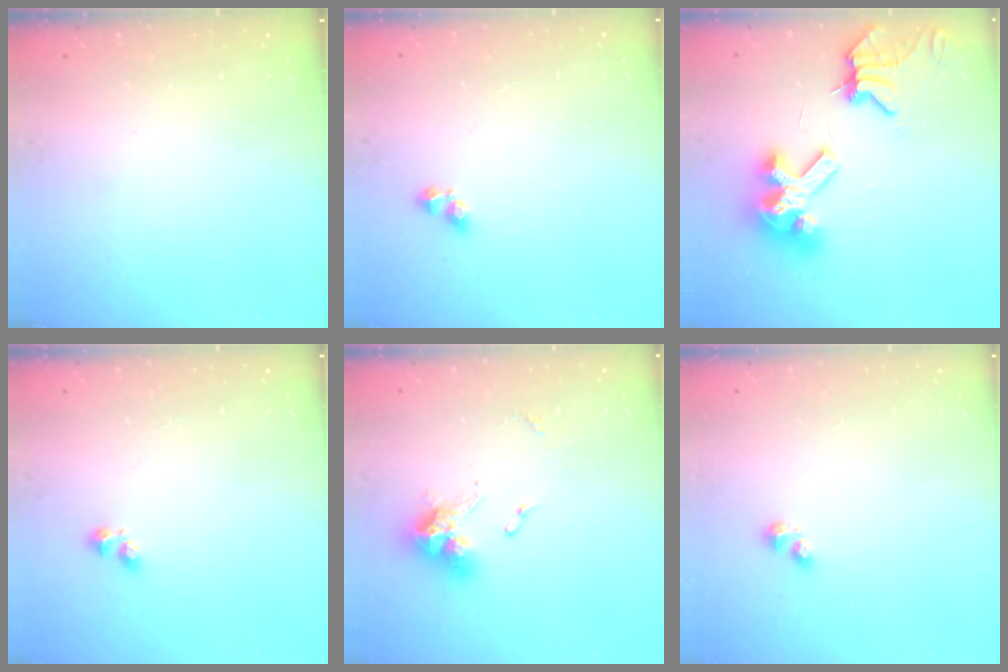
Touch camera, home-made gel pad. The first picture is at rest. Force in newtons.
{"total": 2.9, "press": 2.6, "slide": 1.1}
{"total": 11.5, "press": 11.4, "slide": 1.5}
{"total": 2.4, "press": 2.3, "slide": 0.8}
{"total": 11.5, "press": 11.4, "slide": 1.4}
{"total": 2.5, "press": 2.5, "slide": 0.4}